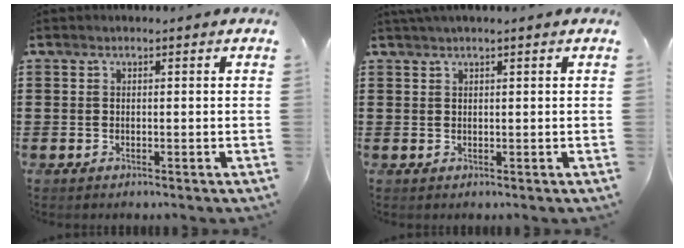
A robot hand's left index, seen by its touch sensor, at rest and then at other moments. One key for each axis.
{"total": 1.1, "fx": 0.8, "fy": -0.1, "fz": 0.8, "tx": -0.015, "ty": 0.000, "tz": 0.016}